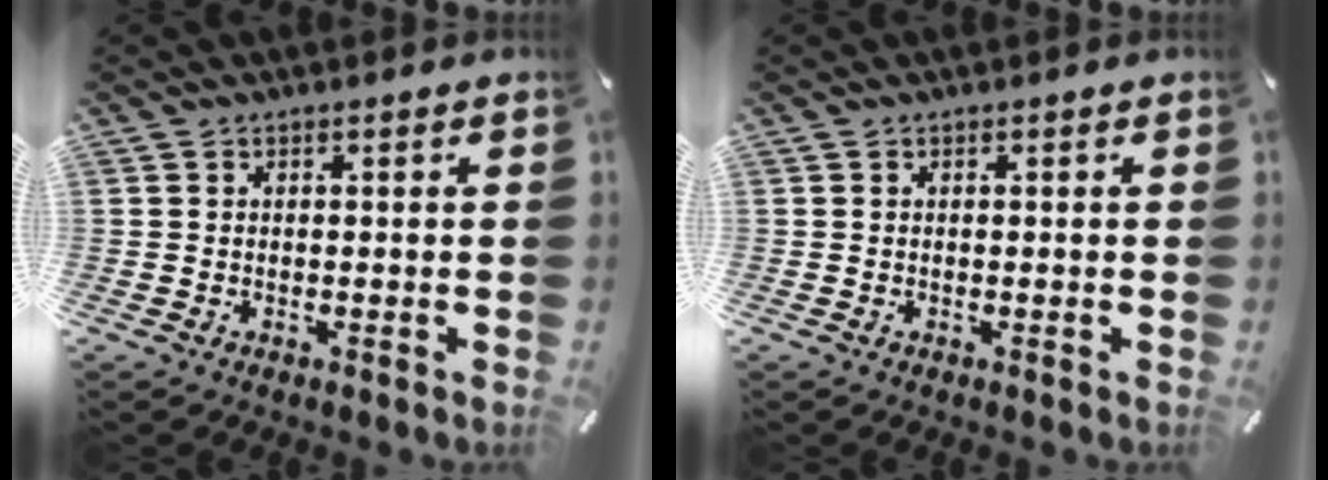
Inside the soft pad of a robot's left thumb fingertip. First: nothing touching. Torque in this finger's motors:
{"motor_torque": [0.00, 0.00, 0.00, 0.00, 0.00]}